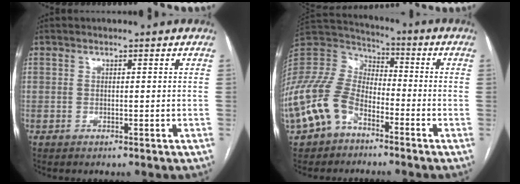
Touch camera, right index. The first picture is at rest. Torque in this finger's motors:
{"motor_torque": [1.76, -0.38, 1.05, 0.13]}